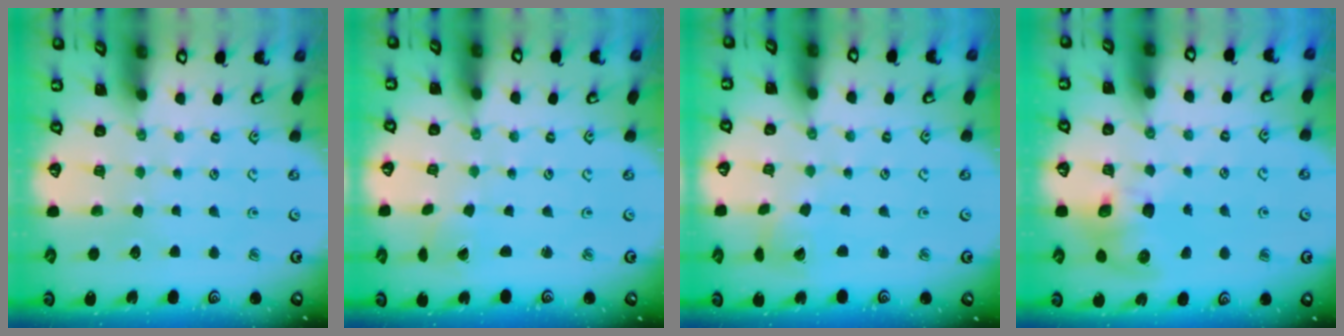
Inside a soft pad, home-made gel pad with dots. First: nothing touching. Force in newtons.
{"total": 0.0}
{"total": 4.4, "press": 4.4, "slide": 0.5}
{"total": 9.2, "press": 9.1, "slide": 1.2}